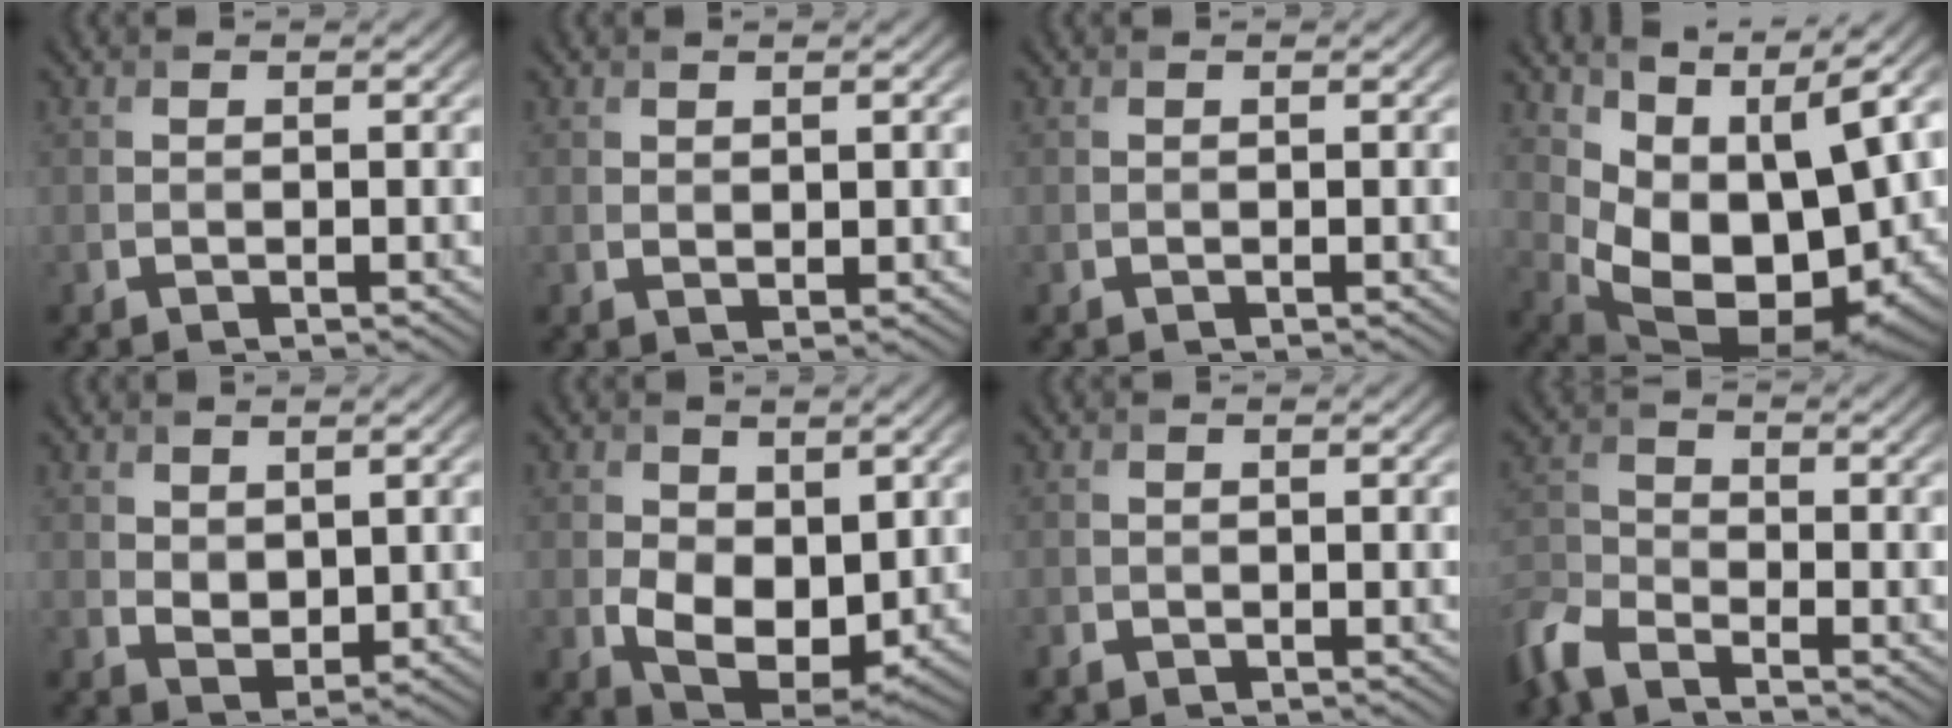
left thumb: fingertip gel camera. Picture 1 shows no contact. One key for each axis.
{"total": 0.9, "fx": 0.6, "fy": 0.5, "fz": 0.5, "tx": -0.011, "ty": -0.003, "tz": 0.014}
{"total": 0.0}
{"total": 14.3, "fx": 3.2, "fy": 7.8, "fz": 11.6, "tx": -0.212, "ty": -0.019, "tz": 0.085}
{"total": 2.9, "fx": 1.3, "fy": 1.9, "fz": 1.6, "tx": -0.040, "ty": -0.006, "tz": 0.027}
{"total": 7.7, "fx": 0.0, "fy": 5.1, "fz": 5.7, "tx": -0.116, "ty": -0.025, "tz": 0.009}
{"total": 1.0, "fx": -0.6, "fy": 0.7, "fz": 0.1, "tx": -0.004, "ty": -0.002, "tz": -0.015}
{"total": 6.3, "fx": -5.1, "fy": 2.1, "fz": 3.0, "tx": -0.077, "ty": -0.011, "tz": -0.123}